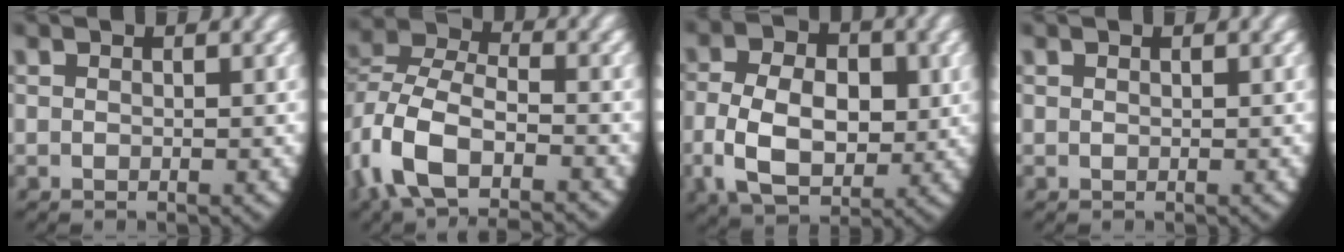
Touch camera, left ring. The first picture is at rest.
{"total": 8.0, "force": [-2.9, 5.3, 5.2], "torque": [-0.125, -0.023, -0.044]}
{"total": 8.2, "force": [-0.6, 6.0, 5.5], "torque": [-0.122, -0.026, 0.005]}
{"total": 0.0}